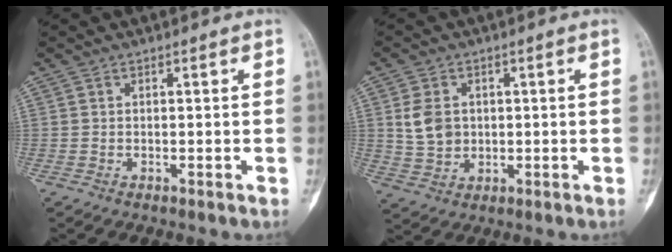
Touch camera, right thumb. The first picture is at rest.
{"total": 6.5, "force": [1.1, 5.1, 3.8], "torque": [-0.059, -0.003, 0.030]}